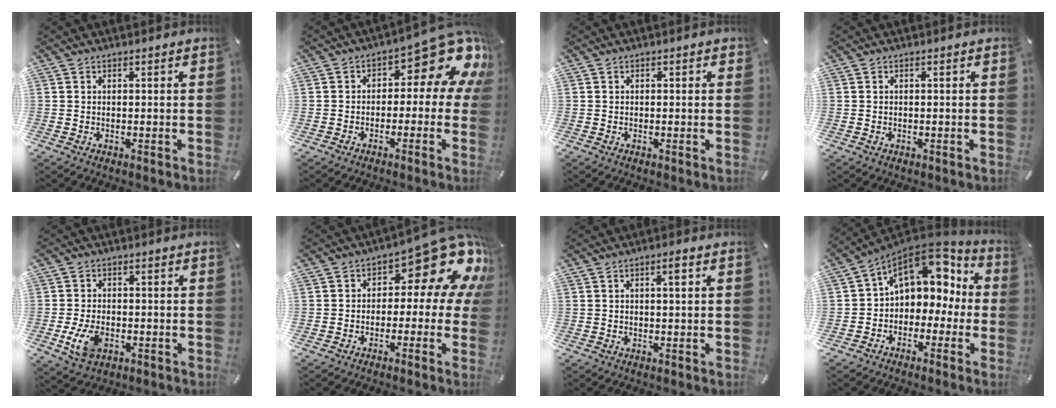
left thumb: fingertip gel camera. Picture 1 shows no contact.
{"total": 13.3, "force": [6.1, 5.9, 10.2], "torque": [-0.134, -0.049, 0.099]}
{"total": 0.5, "force": [-0.1, 0.2, 0.5], "torque": [-0.009, -0.001, -0.003]}
{"total": 0.5, "force": [-0.2, 0.3, 0.3], "torque": [-0.007, 0.000, -0.004]}
{"total": 7.1, "force": [-2.3, 4.5, 5.0], "torque": [-0.119, 0.002, -0.044]}
{"total": 15.8, "force": [7.4, 7.7, 11.6], "torque": [-0.145, -0.056, 0.117]}
{"total": 2.3, "force": [0.5, 0.6, 2.2], "torque": [-0.044, 0.006, 0.007]}
{"total": 12.0, "force": [4.6, 8.7, 6.9], "torque": [-0.110, -0.028, 0.083]}